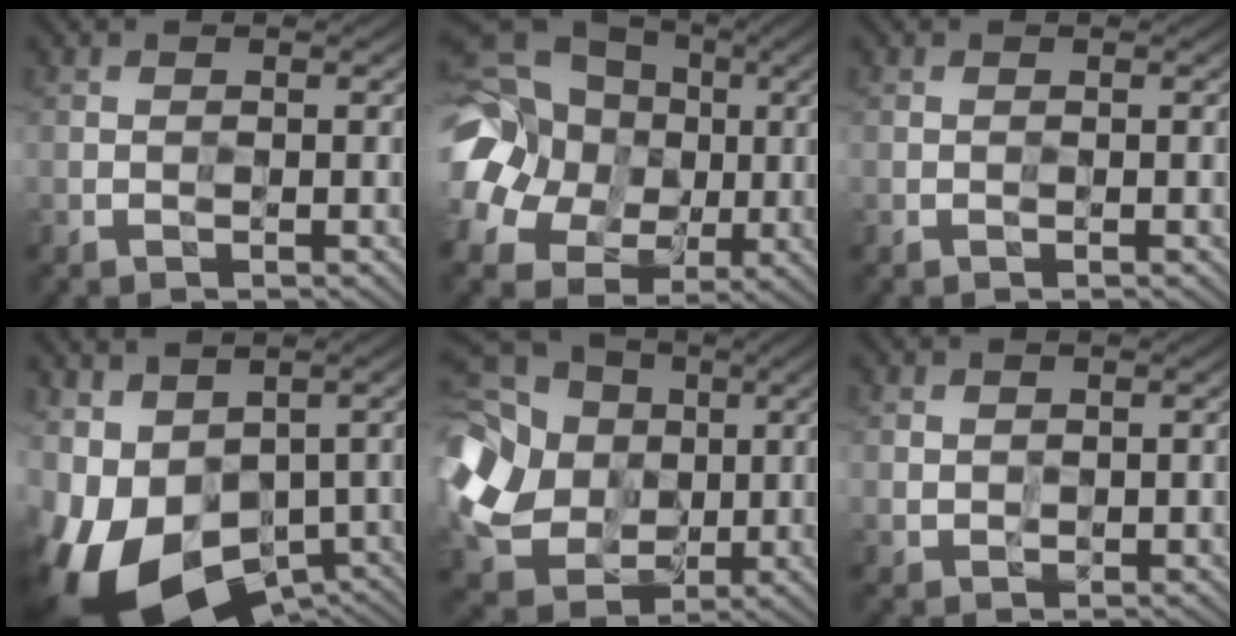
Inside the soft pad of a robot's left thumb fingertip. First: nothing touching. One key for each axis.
{"total": 20.2, "fx": 3.7, "fy": 17.5, "fz": 9.3, "tx": -0.273, "ty": 0.034, "tz": 0.042}
{"total": 0.0}
{"total": 15.4, "fx": -4.7, "fy": 10.0, "fz": 10.7, "tx": -0.227, "ty": -0.026, "tz": -0.027}
{"total": 17.4, "fx": 2.1, "fy": 15.1, "fz": 8.5, "tx": -0.266, "ty": -0.001, "tz": 0.044}
{"total": 1.9, "fx": 1.3, "fy": 1.3, "fz": 0.7, "tx": -0.019, "ty": -0.002, "tz": 0.029}